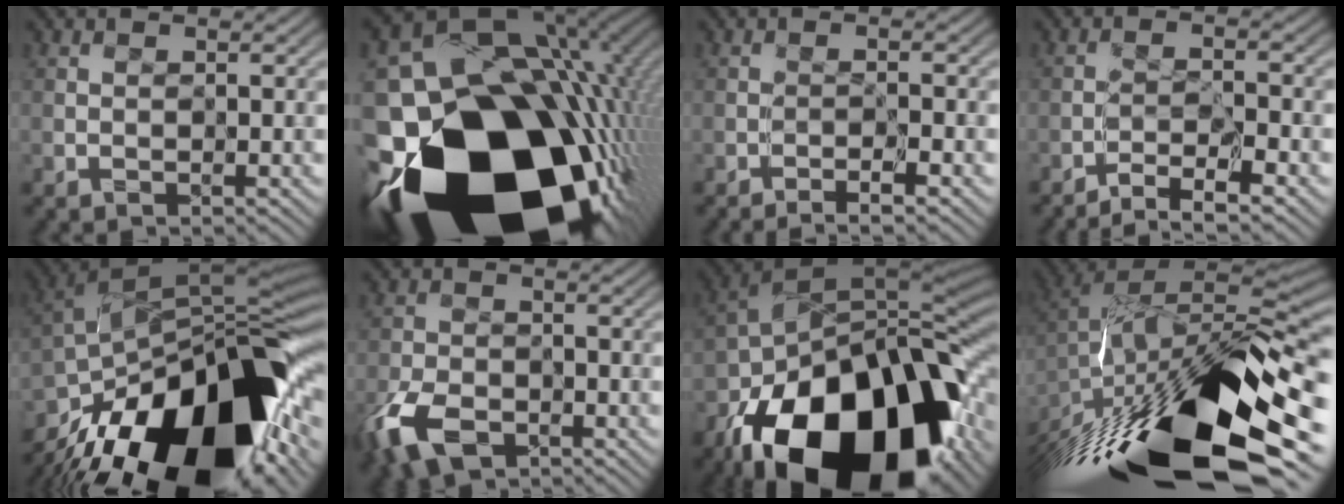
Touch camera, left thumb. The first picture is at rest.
{"total": 23.2, "force": [-9.2, 14.9, 15.2], "torque": [-0.287, -0.073, -0.101]}
{"total": 2.5, "force": [-1.8, -0.1, 1.8], "torque": [-0.036, 0.007, -0.032]}
{"total": 4.9, "force": [-3.9, 0.2, 3.0], "torque": [-0.052, 0.008, -0.070]}
{"total": 20.9, "force": [-11.6, 9.1, 14.8], "torque": [-0.267, -0.008, -0.176]}
{"total": 8.2, "force": [-4.8, 4.4, 4.9], "torque": [-0.123, -0.015, -0.100]}
{"total": 21.8, "force": [-11.4, 11.3, 14.7], "torque": [-0.284, -0.047, -0.156]}
{"total": 18.8, "force": [-8.5, 6.8, 15.3], "torque": [-0.302, -0.020, -0.141]}